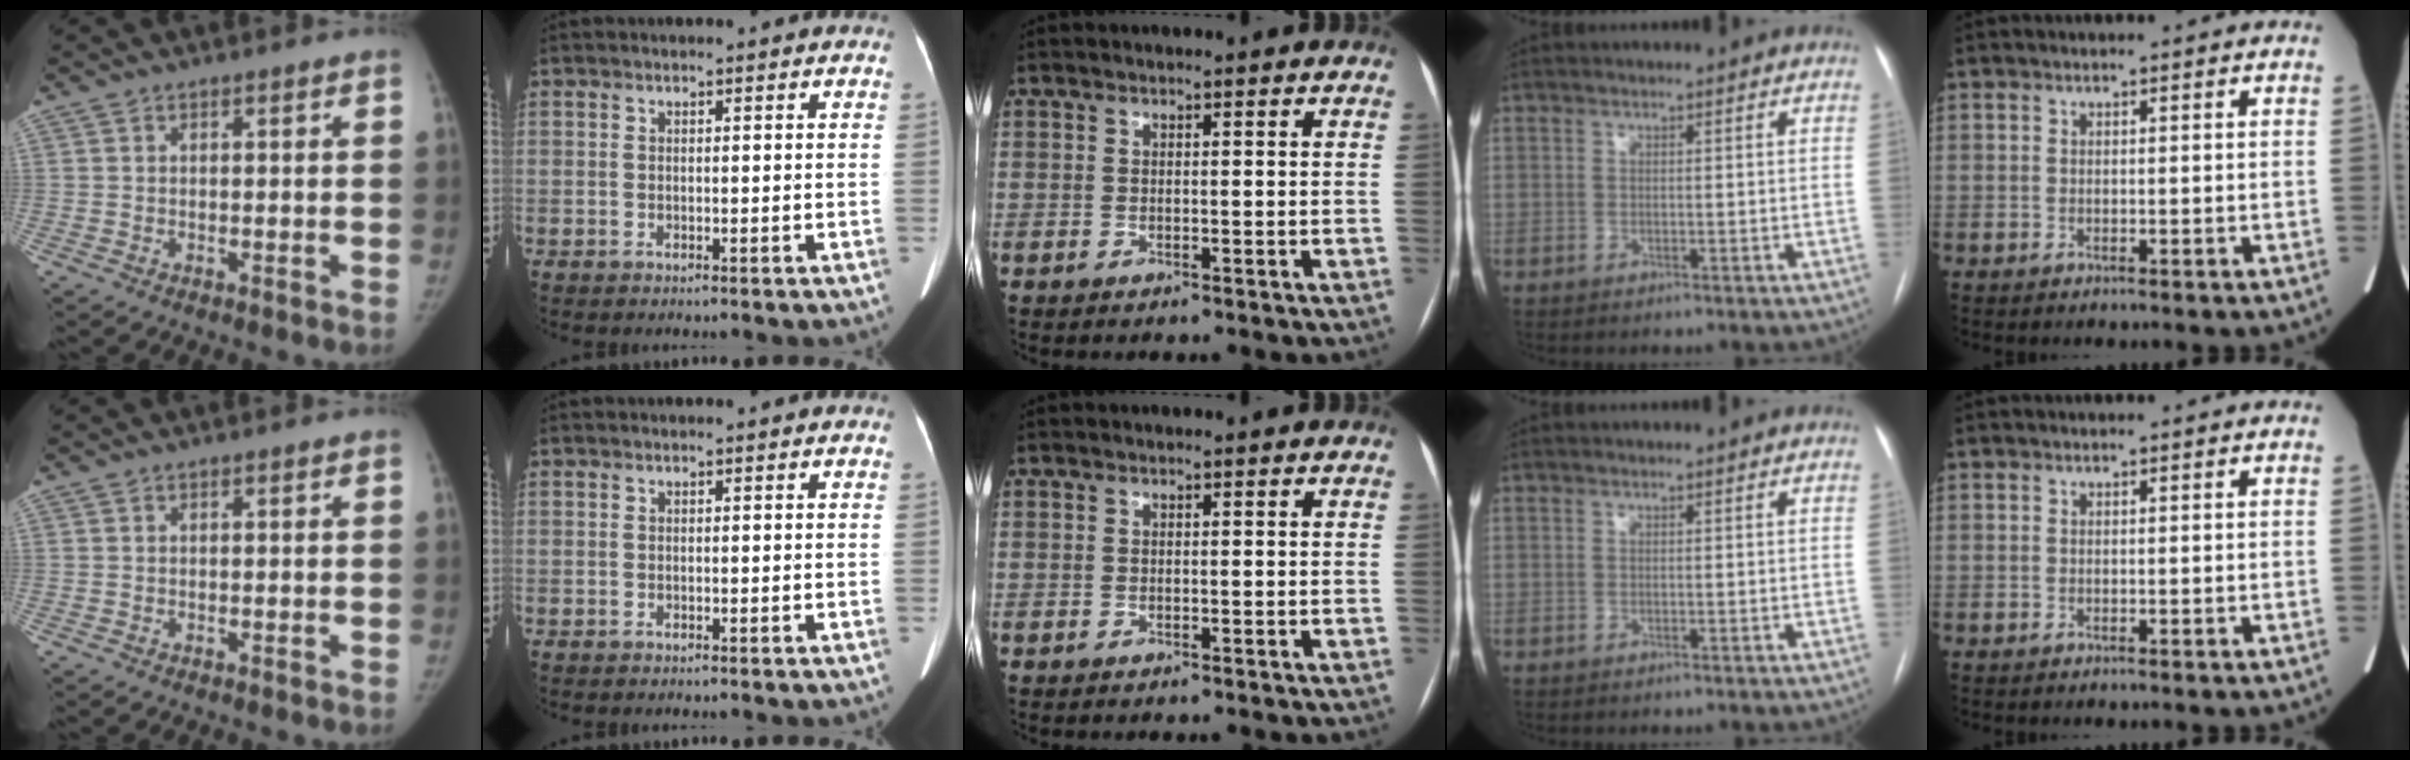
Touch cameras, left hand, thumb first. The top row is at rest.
{}